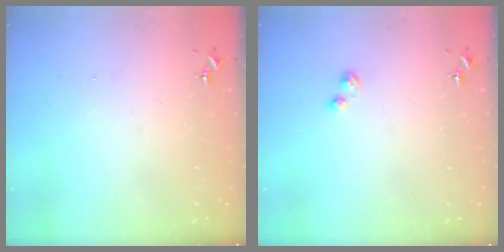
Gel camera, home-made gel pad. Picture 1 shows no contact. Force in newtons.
{"total": 3.0, "press": 3.0, "slide": 0.5}